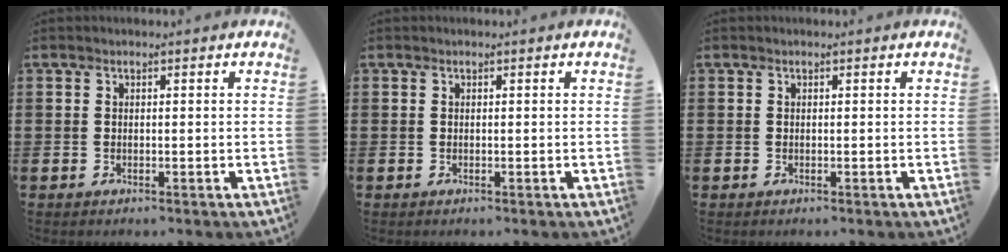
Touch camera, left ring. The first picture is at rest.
{"total": 0.0}
{"total": 0.0}